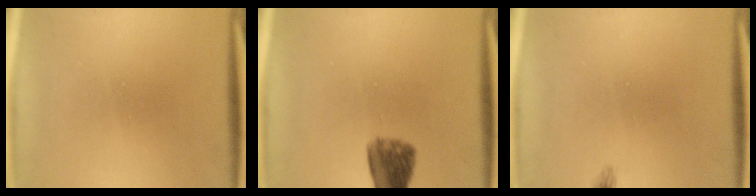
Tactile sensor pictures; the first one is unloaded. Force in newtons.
{"total": 7.3}
{"total": 0.9}